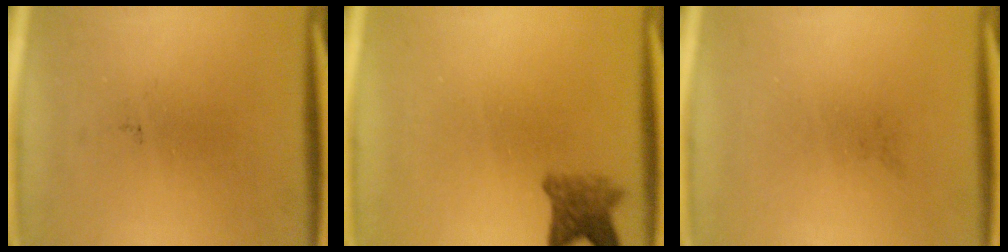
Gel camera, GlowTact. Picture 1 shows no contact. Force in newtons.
{"total": 3.7}
{"total": 0.0}